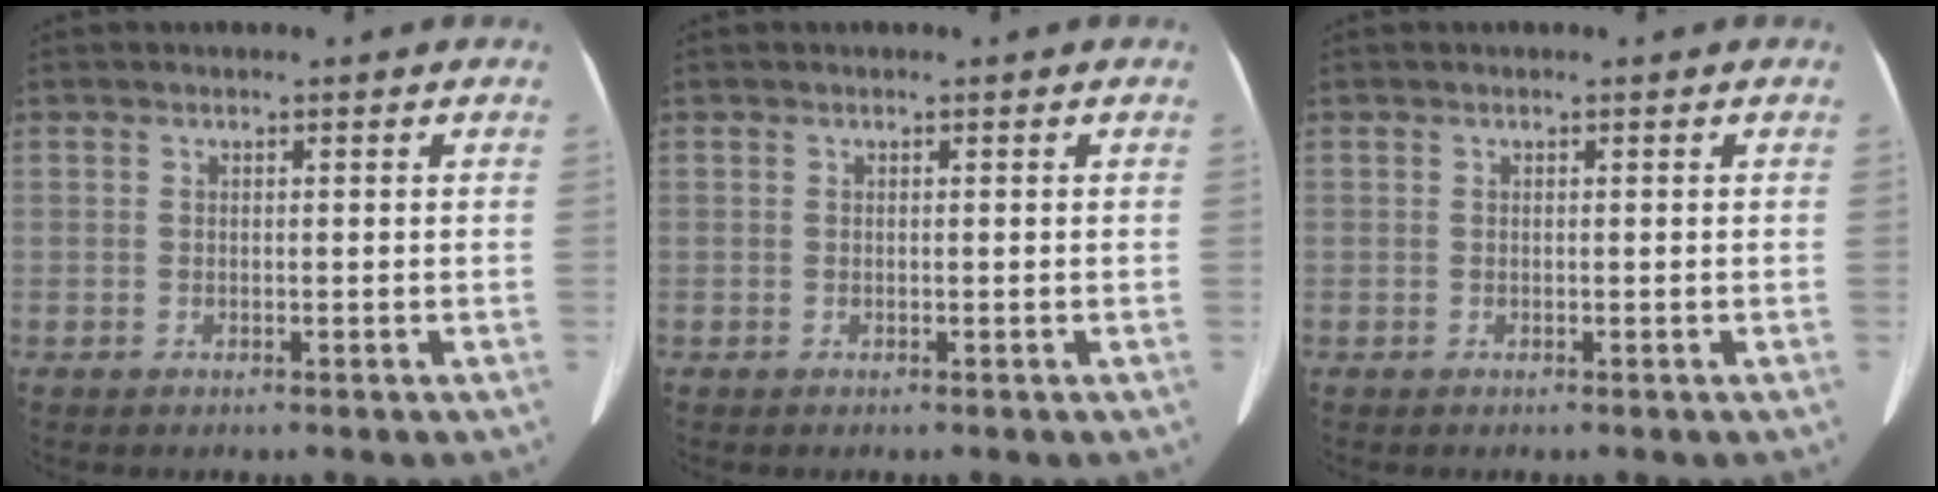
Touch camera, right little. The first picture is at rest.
{"total": 0.0}
{"total": 0.0}